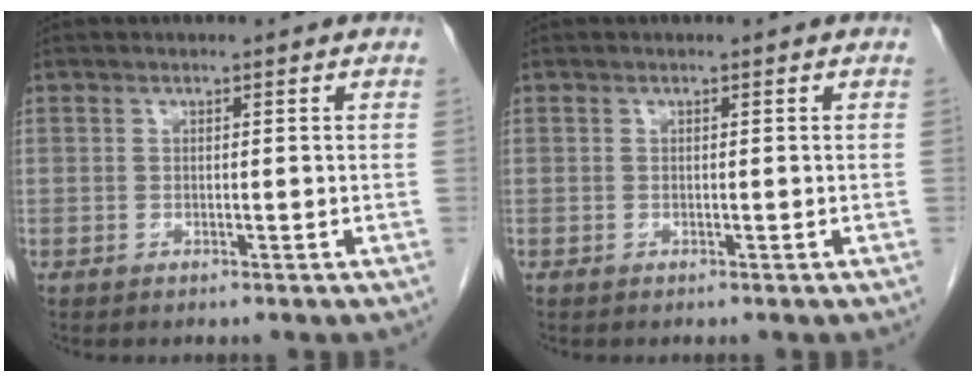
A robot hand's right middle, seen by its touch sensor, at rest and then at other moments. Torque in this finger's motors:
{"motor_torque": [-0.22, -0.26, -0.09, 0.00]}